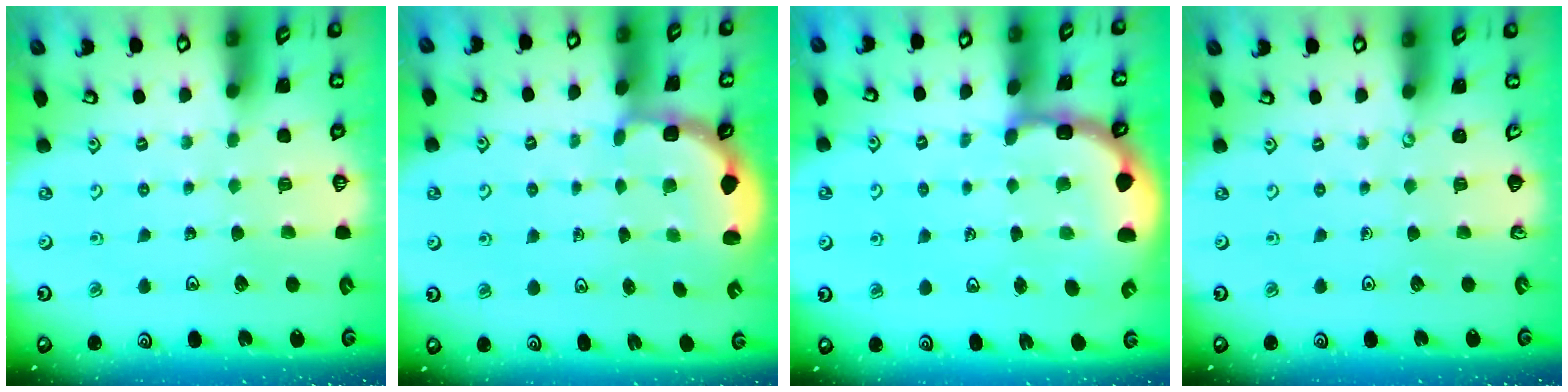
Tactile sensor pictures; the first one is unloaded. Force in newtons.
{"total": 2.9, "press": 2.5, "slide": 1.4}
{"total": 5.9, "press": 5.7, "slide": 1.3}
{"total": 0.0}